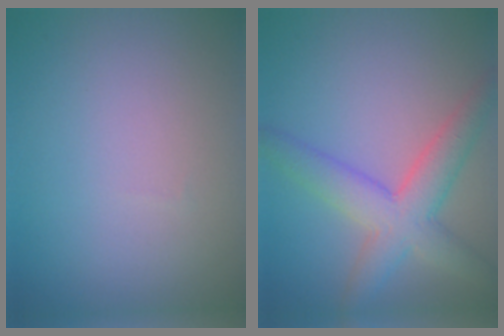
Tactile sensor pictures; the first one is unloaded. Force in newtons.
{"total": 5.5, "press": 5.4, "slide": 0.3}